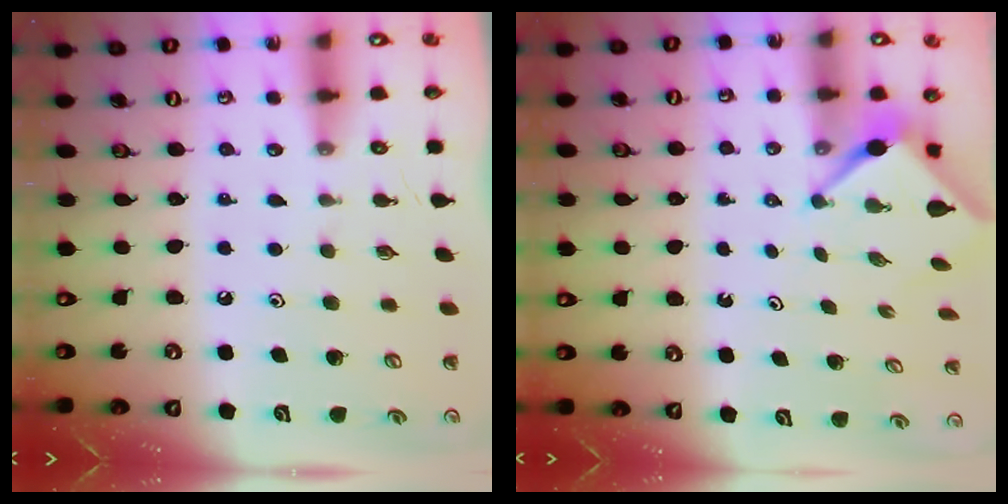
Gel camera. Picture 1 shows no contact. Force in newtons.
{"total": 3.0, "press": 3.0, "slide": 0.3}